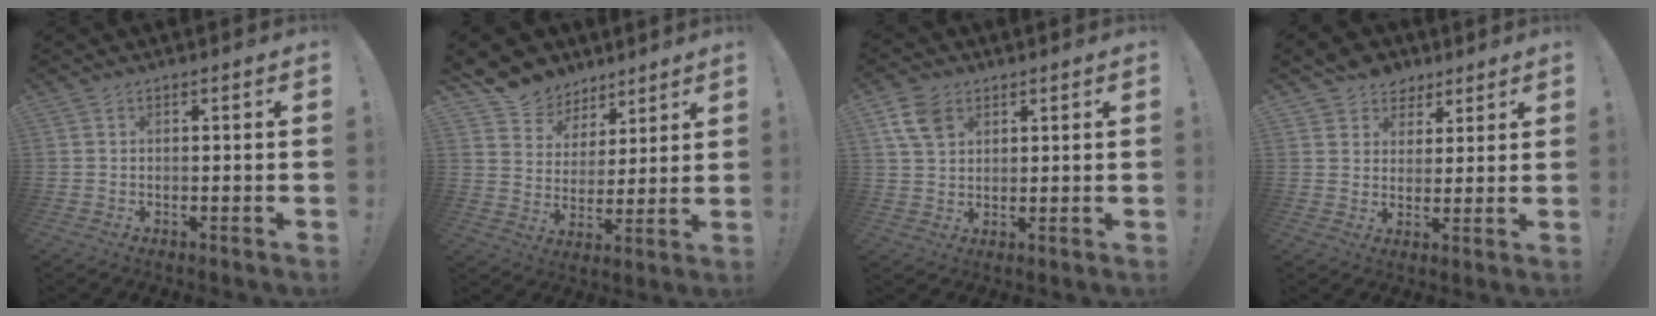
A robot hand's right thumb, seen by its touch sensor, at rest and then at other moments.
{"total": 9.5, "force": [6.4, 6.9, 1.0], "torque": [-0.025, -0.050, 0.128]}
{"total": 8.0, "force": [4.0, 5.3, 4.4], "torque": [-0.088, -0.005, 0.079]}
{"total": 6.7, "force": [3.7, 5.6, 0.7], "torque": [-0.012, -0.024, 0.075]}